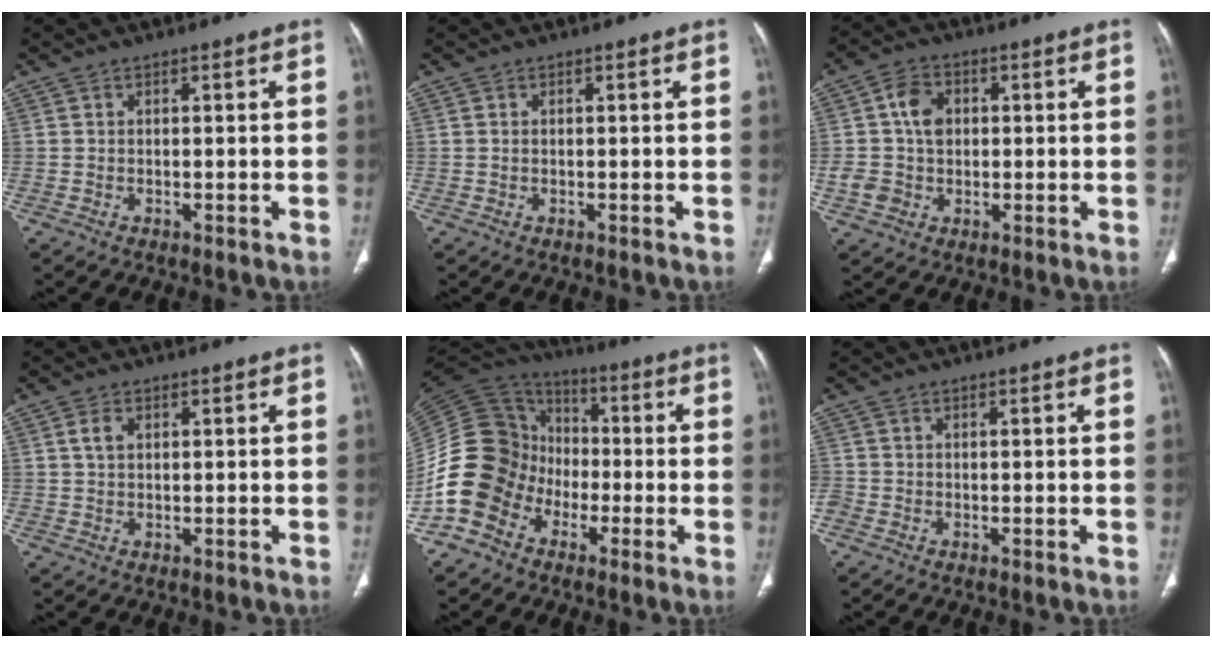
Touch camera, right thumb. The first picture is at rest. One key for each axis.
{"total": 0.0}
{"total": 7.9, "fx": 1.0, "fy": 6.2, "fz": 4.7, "tx": -0.063, "ty": 0.010, "tz": 0.018}
{"total": 2.4, "fx": 0.8, "fy": 1.6, "fz": 1.7, "tx": -0.028, "ty": 0.004, "tz": 0.016}
{"total": 17.5, "fx": -6.5, "fy": 14.4, "fz": 7.4, "tx": -0.133, "ty": 0.069, "tz": -0.128}
{"total": 1.5, "fx": -0.8, "fy": 1.1, "fz": 0.7, "tx": -0.020, "ty": -0.001, "tz": -0.022}